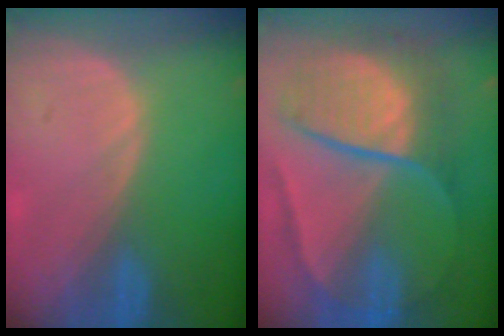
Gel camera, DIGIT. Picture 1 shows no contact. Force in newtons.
{"total": 10.8, "press": 10.7, "slide": 1.0}